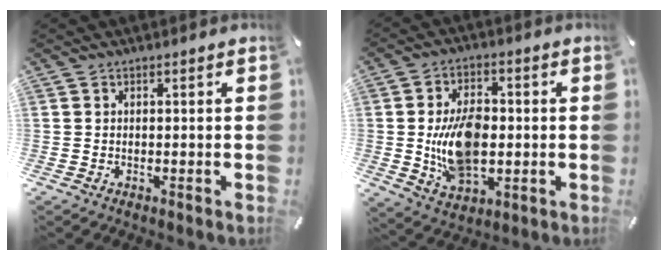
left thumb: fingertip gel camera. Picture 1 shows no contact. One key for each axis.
{"total": 14.2, "fx": -0.7, "fy": 9.3, "fz": 10.7, "tx": -0.203, "ty": -0.003, "tz": -0.011}